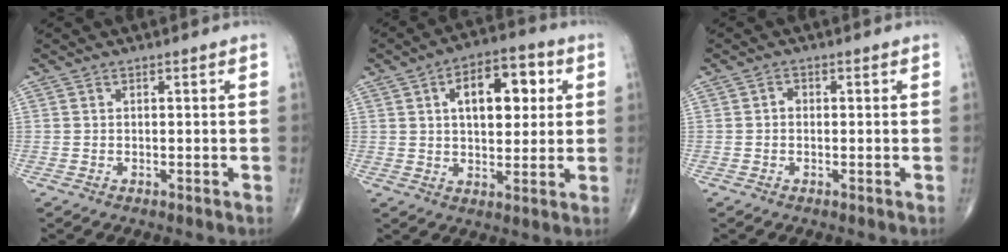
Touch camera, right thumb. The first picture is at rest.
{"total": 12.4, "force": [3.3, 6.7, 9.9], "torque": [-0.112, 0.008, 0.046]}
{"total": 1.1, "force": [-0.2, 0.9, 0.6], "torque": [-0.004, 0.003, -0.007]}